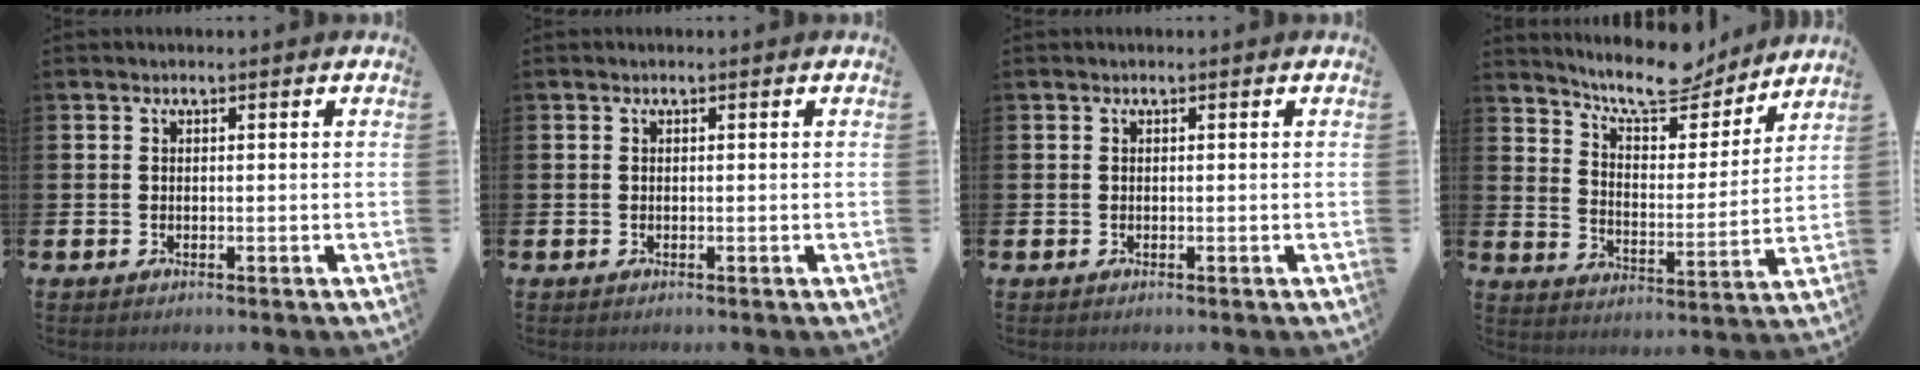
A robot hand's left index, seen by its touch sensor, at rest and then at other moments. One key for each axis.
{"total": 0.0}
{"total": 0.0}
{"total": 10.6, "fx": 9.8, "fy": 2.2, "fz": 3.6, "tx": -0.084, "ty": -0.065, "tz": 0.173}